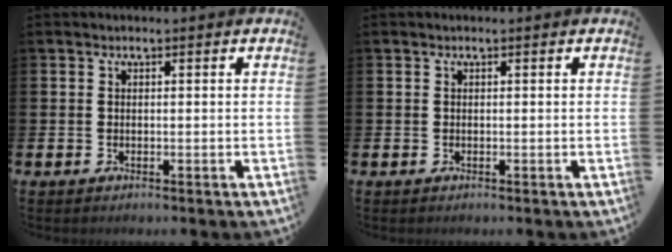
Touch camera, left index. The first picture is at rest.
{"total": 0.0}